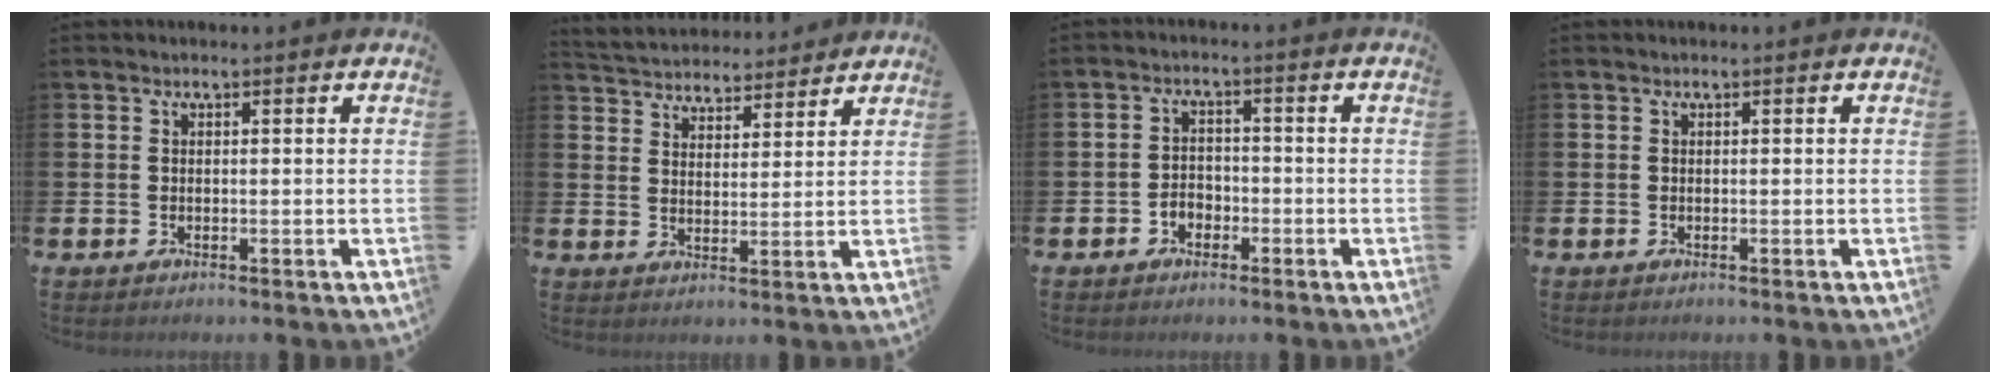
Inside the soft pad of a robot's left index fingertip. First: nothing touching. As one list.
[{"total": 4.6, "force": [4.5, 1.2, -0.4], "torque": [-0.017, -0.027, 0.080]}, {"total": 2.4, "force": [-1.5, 1.7, 0.7], "torque": [-0.015, 0.004, -0.034]}, {"total": 0.0}]